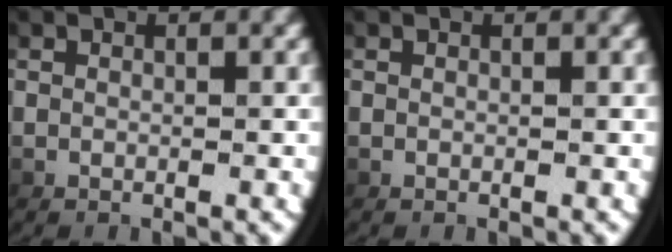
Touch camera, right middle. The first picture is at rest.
{"total": 0.0}